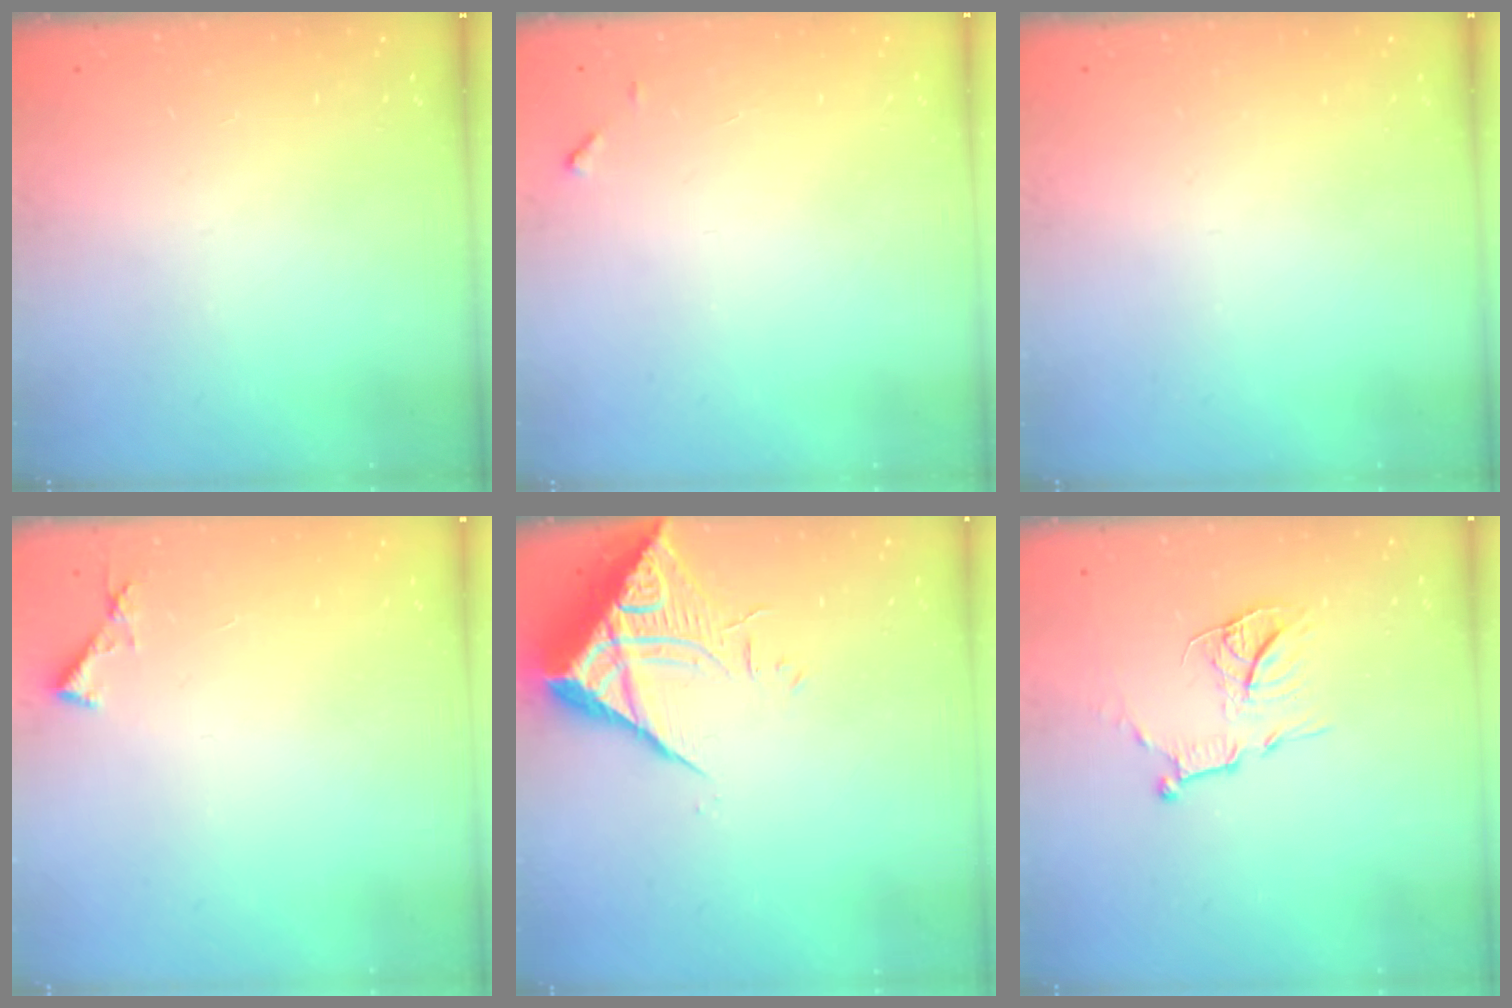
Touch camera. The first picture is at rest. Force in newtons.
{"total": 4.6, "press": 4.6, "slide": 0.3}
{"total": 0.0}
{"total": 3.6, "press": 3.6, "slide": 0.3}
{"total": 10.5, "press": 10.4, "slide": 1.0}
{"total": 12.1, "press": 12.1, "slide": 0.9}